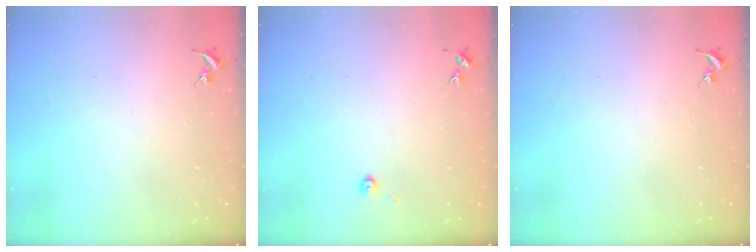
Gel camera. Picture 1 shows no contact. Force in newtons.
{"total": 3.5, "press": 3.5, "slide": 0.2}
{"total": 0.0}